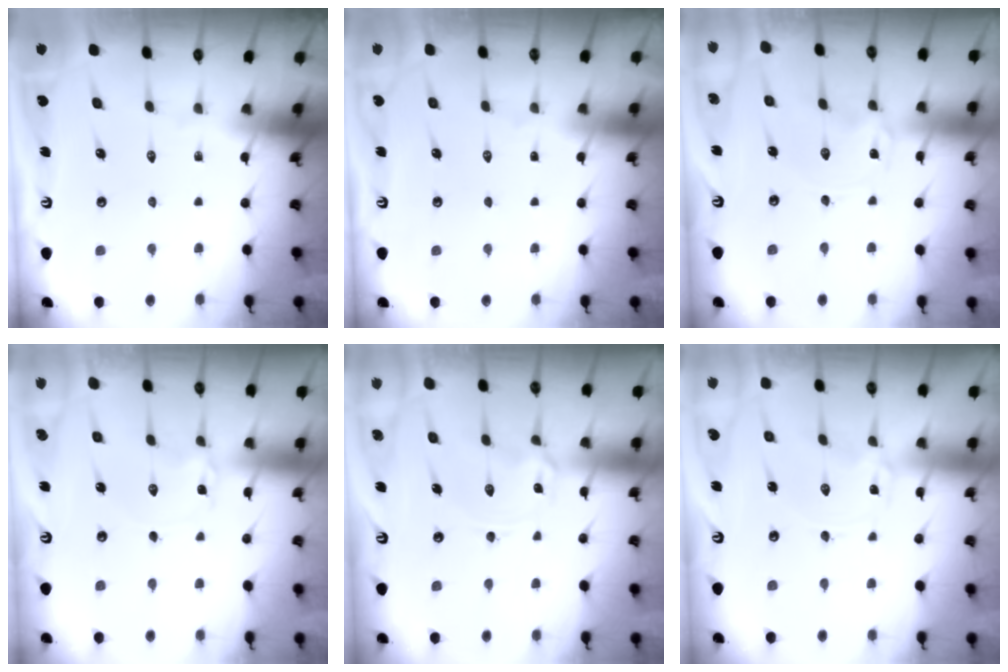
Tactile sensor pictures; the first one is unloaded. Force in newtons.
{"total": 1.6, "press": 1.6, "slide": 0.1}
{"total": 0.0}
{"total": 0.0}
{"total": 2.0, "press": 2.0, "slide": 0.1}
{"total": 0.0}